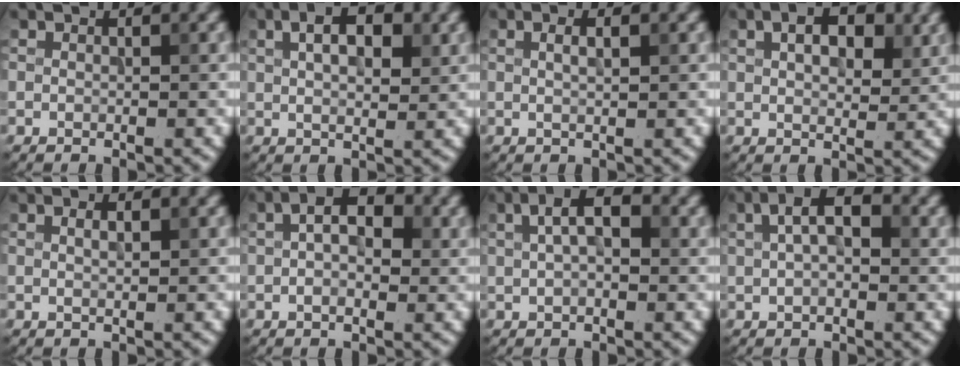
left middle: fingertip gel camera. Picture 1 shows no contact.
{"total": 4.8, "force": [1.6, 2.2, 4.0], "torque": [-0.061, 0.005, 0.023]}
{"total": 1.9, "force": [0.7, 0.6, 1.7], "torque": [-0.015, -0.006, 0.004]}
{"total": 4.4, "force": [1.6, 2.3, 3.4], "torque": [-0.050, 0.002, 0.027]}
{"total": 1.3, "force": [0.5, 0.3, 1.1], "torque": [-0.013, -0.006, 0.009]}
{"total": 4.7, "force": [0.8, 2.5, 3.9], "torque": [-0.052, 0.004, -0.001]}
{"total": 4.4, "force": [1.2, 2.3, 3.6], "torque": [-0.059, 0.010, 0.017]}
{"total": 4.9, "force": [1.3, 2.6, 4.0], "torque": [-0.064, 0.012, 0.013]}